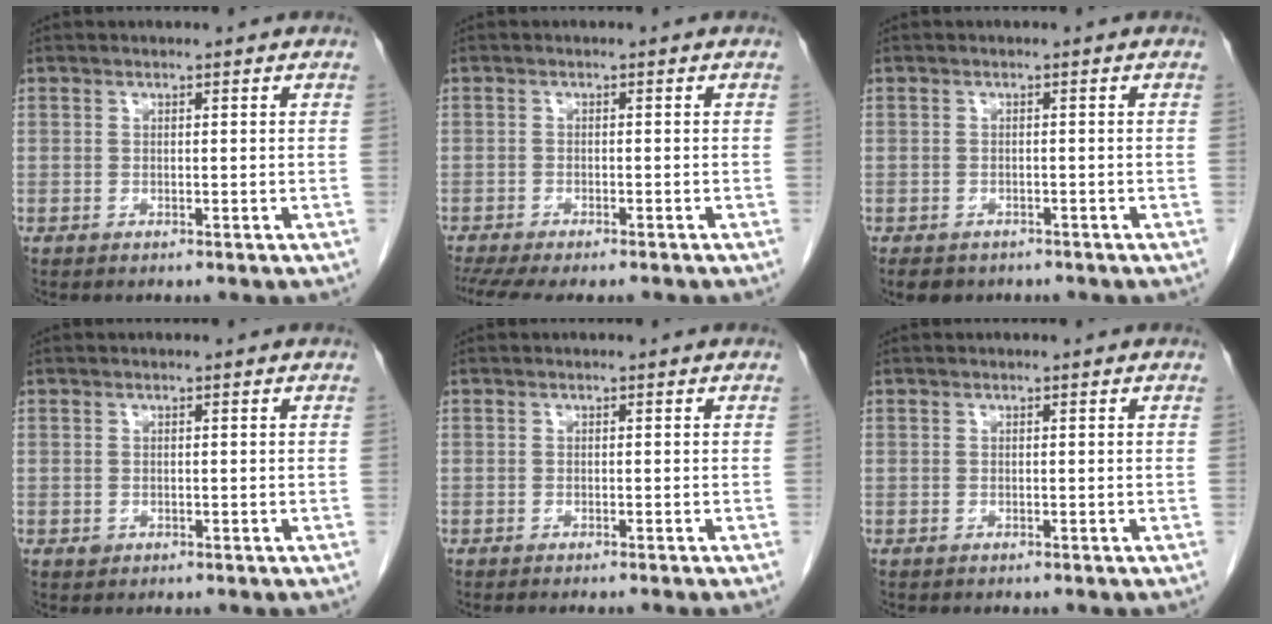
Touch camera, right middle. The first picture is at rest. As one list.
[{"total": 10.6, "force": [-9.0, 2.3, 5.2], "torque": [-0.083, -0.010, -0.125]}, {"total": 5.0, "force": [-3.9, 2.7, 1.6], "torque": [-0.019, -0.001, -0.050]}, {"total": 0.6, "force": [-0.2, 0.5, 0.1], "torque": [-0.004, 0.002, -0.001]}, {"total": 2.4, "force": [-2.0, -0.5, 1.1], "torque": [-0.008, 0.004, -0.027]}, {"total": 0.0}]